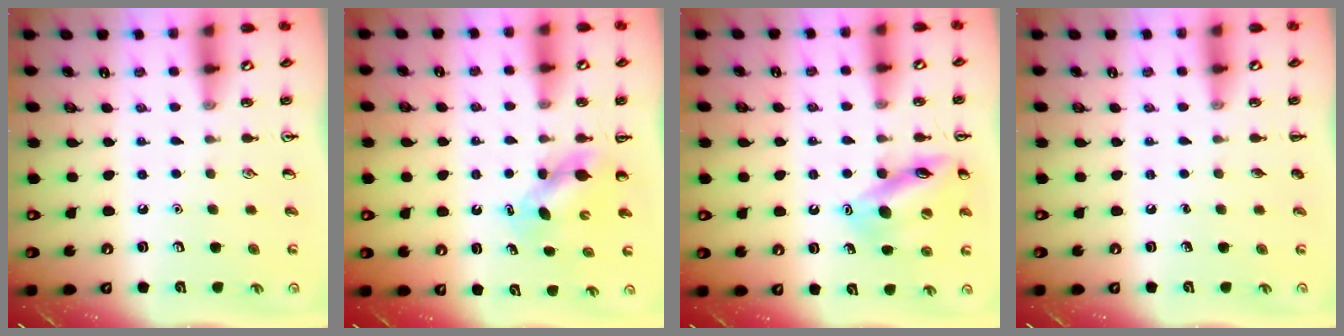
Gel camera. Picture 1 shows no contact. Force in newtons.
{"total": 5.2, "press": 5.1, "slide": 0.5}
{"total": 13.3, "press": 13.3, "slide": 1.2}
{"total": 0.0}